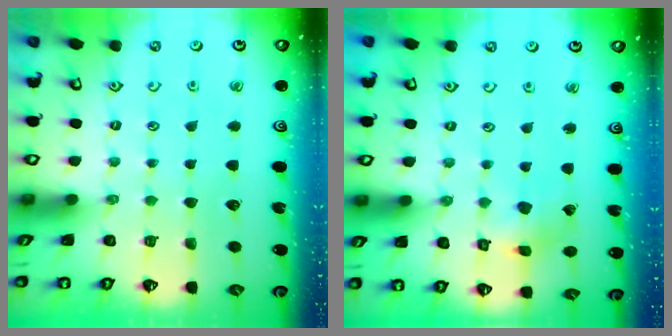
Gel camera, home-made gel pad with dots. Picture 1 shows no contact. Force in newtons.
{"total": 3.1, "press": 3.1, "slide": 0.5}